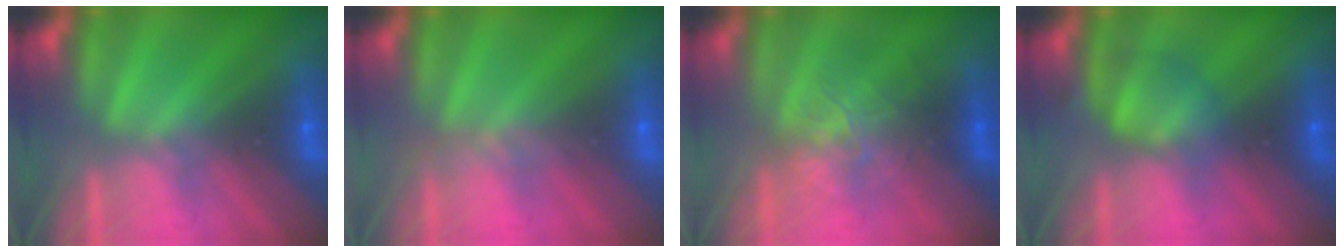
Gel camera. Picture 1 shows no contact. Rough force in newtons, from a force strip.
{"total": 3.6}
{"total": 2.4}
{"total": 2.5}